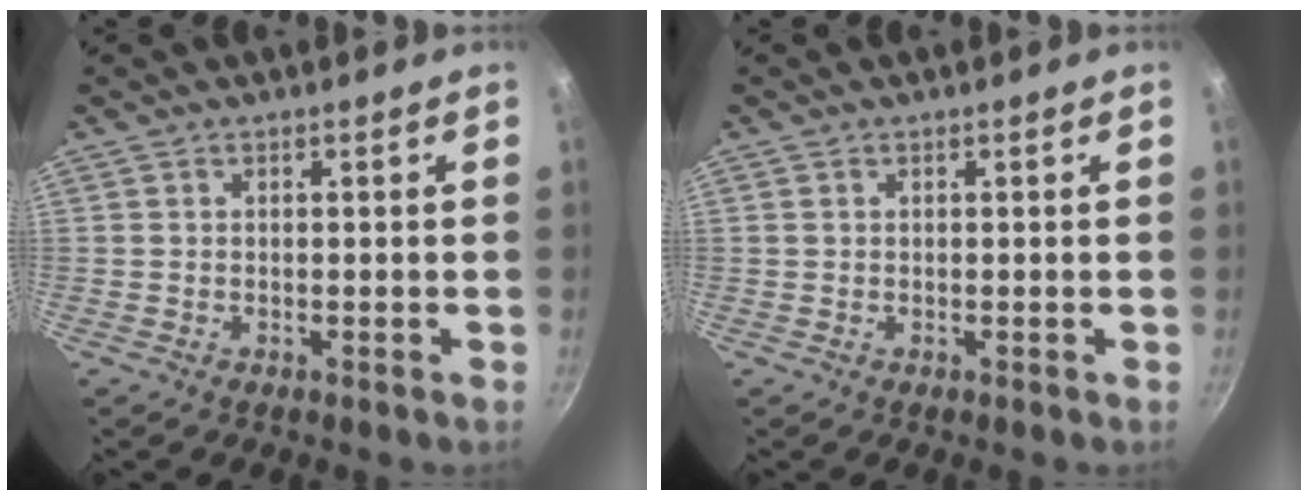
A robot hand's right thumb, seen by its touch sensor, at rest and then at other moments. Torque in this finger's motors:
{"motor_torque": [-0.47, 0.71, 0.06, -0.33, 0.06]}